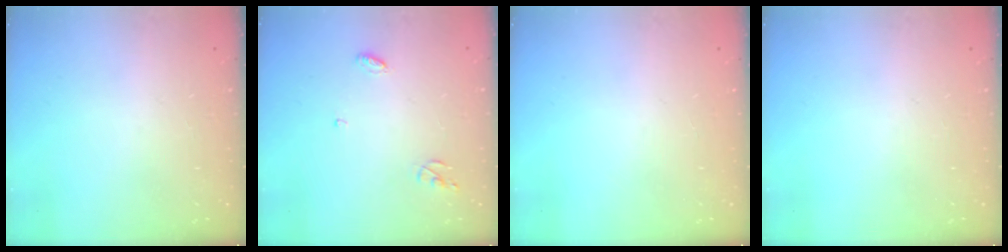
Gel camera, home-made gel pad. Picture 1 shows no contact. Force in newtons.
{"total": 4.7, "press": 4.7, "slide": 0.1}
{"total": 0.0}
{"total": 0.0}